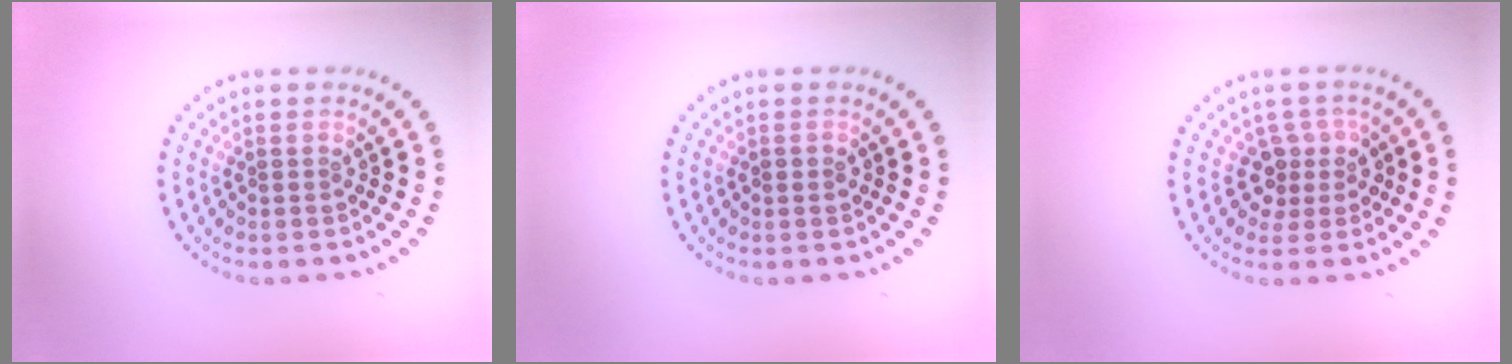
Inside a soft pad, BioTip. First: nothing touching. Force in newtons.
{"total": 0.8, "press": 0.8, "slide": 0.1}
{"total": 2.5, "press": 1.9, "slide": 1.7}